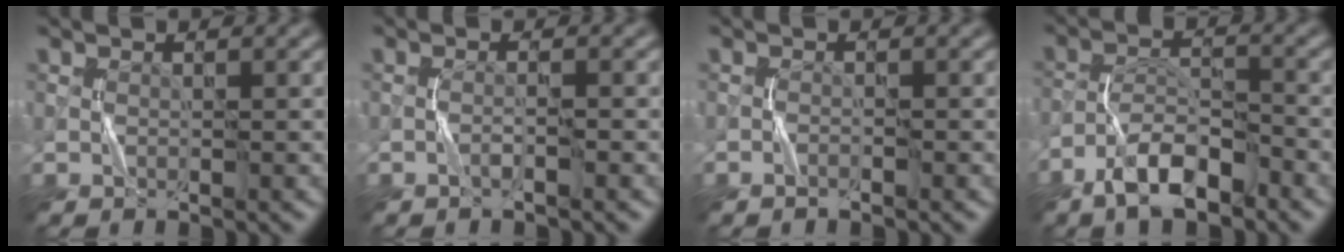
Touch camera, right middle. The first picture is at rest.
{"total": 1.1, "force": [-0.7, 0.0, 0.8], "torque": [-0.016, 0.007, -0.016]}
{"total": 0.8, "force": [-0.7, 0.1, 0.4], "torque": [-0.007, 0.003, -0.014]}
{"total": 5.9, "force": [-4.1, 2.0, 3.7], "torque": [-0.064, 0.004, -0.078]}